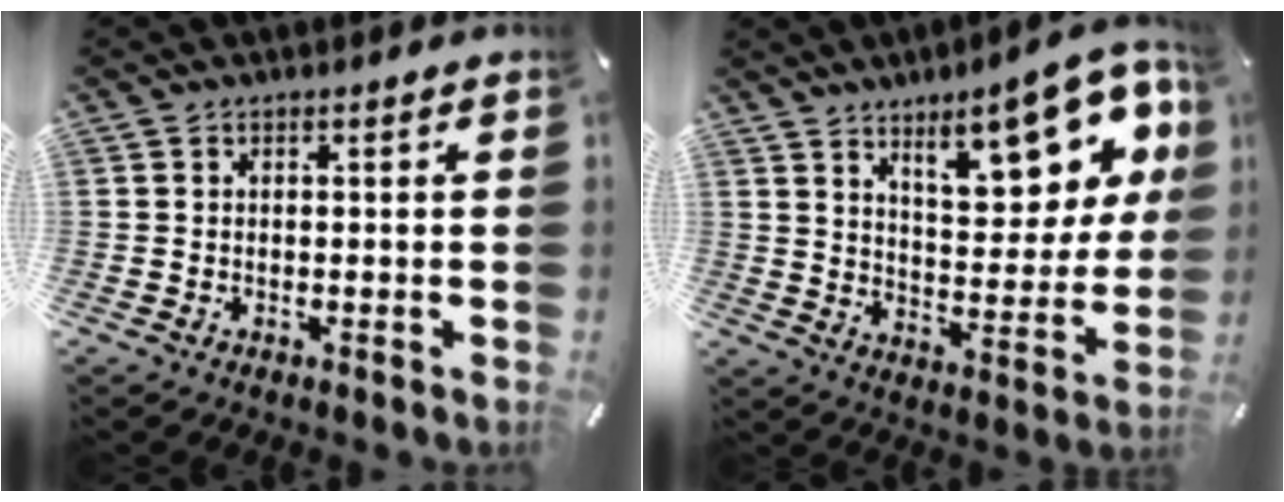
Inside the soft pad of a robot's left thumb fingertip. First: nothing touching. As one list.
[{"total": 19.1, "force": [10.9, 7.9, 13.7], "torque": [-0.169, -0.072, 0.174]}]